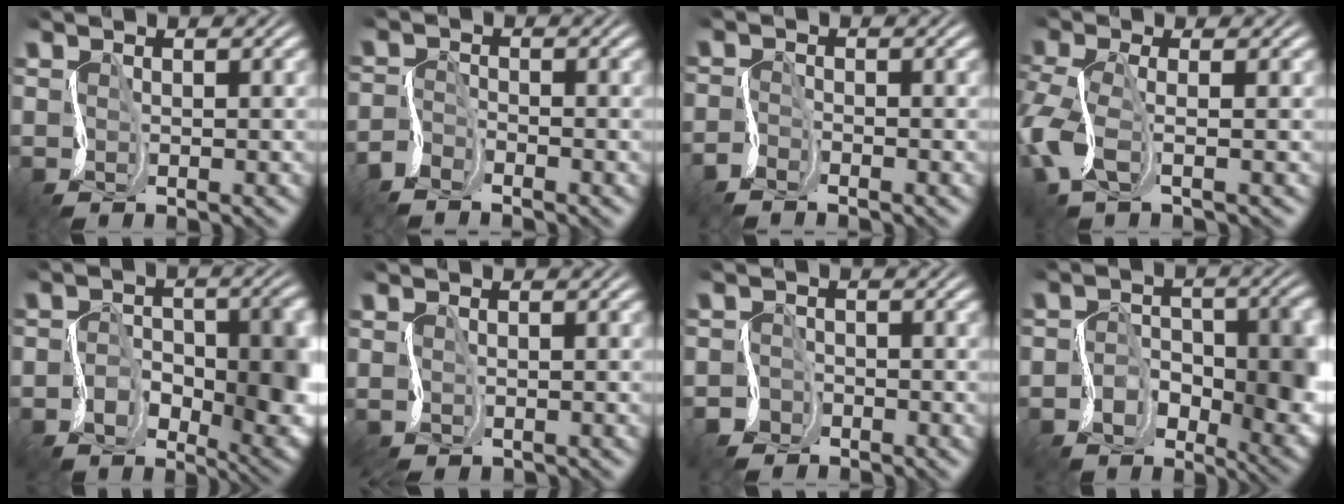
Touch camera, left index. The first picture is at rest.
{"total": 2.3, "force": [-2.1, 0.7, 0.7], "torque": [-0.017, -0.002, -0.052]}
{"total": 1.5, "force": [-1.5, 0.2, 0.4], "torque": [-0.013, -0.003, -0.040]}
{"total": 4.5, "force": [-1.2, 1.7, 4.0], "torque": [-0.107, 0.000, -0.036]}
{"total": 9.9, "force": [-1.9, 5.9, 7.7], "torque": [-0.111, -0.009, -0.028]}
{"total": 0.0}
{"total": 1.4, "force": [-0.9, 0.9, -0.5], "torque": [0.018, 0.004, -0.022]}
{"total": 8.9, "force": [-1.7, 5.6, 6.7], "torque": [-0.095, -0.011, -0.025]}